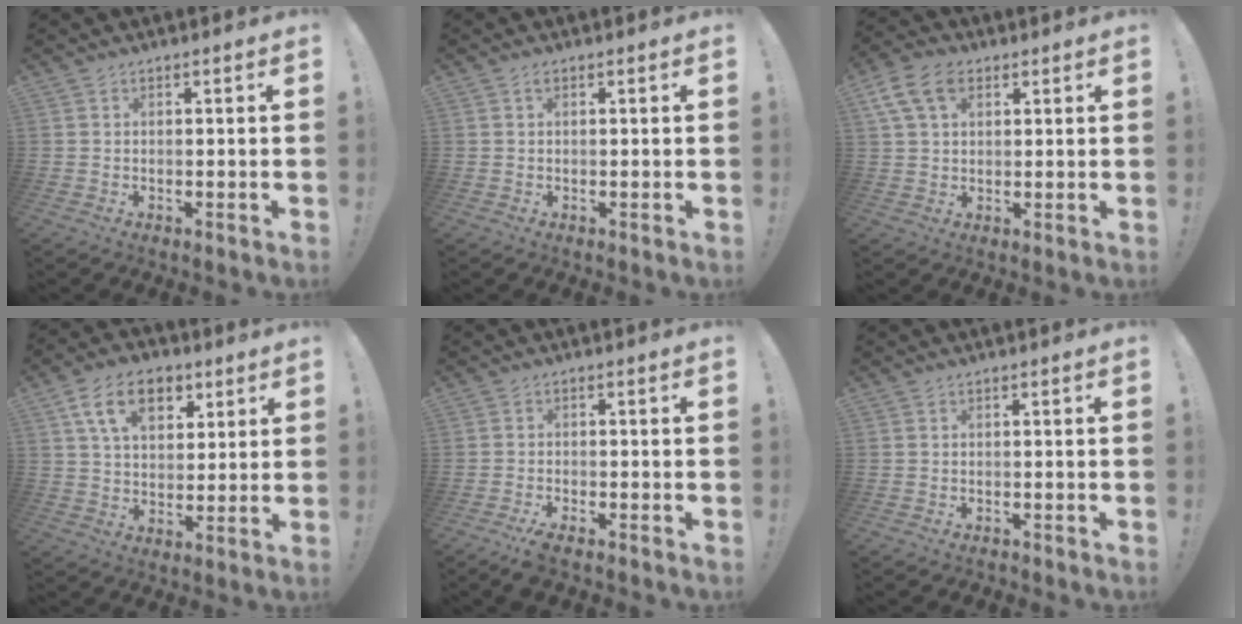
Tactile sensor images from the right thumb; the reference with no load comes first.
{"total": 0.7, "force": [0.3, 0.4, 0.5], "torque": [-0.006, -0.001, 0.004]}
{"total": 10.5, "force": [4.5, 6.7, 6.6], "torque": [-0.116, -0.003, 0.087]}
{"total": 14.0, "force": [6.3, 9.3, 8.4], "torque": [-0.127, -0.012, 0.118]}
{"total": 3.7, "force": [-3.0, 0.4, 2.0], "torque": [-0.040, 0.004, -0.054]}
{"total": 0.5, "force": [-0.5, 0.1, -0.1], "torque": [0.001, 0.000, -0.010]}